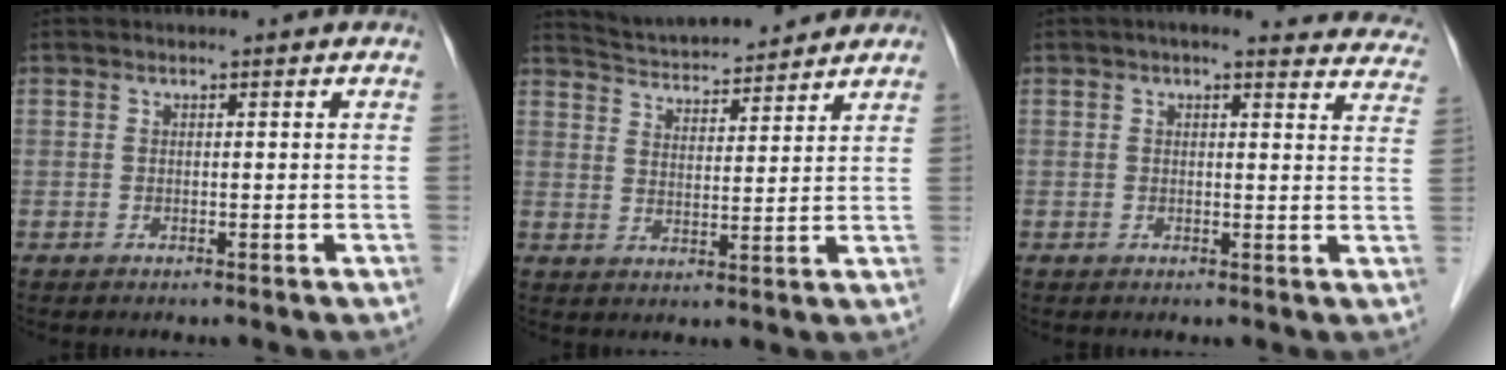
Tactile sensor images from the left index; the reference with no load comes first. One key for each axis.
{"total": 10.9, "fx": 10.4, "fy": 1.6, "fz": 2.8, "tx": -0.052, "ty": 0.020, "tz": 0.166}
{"total": 13.7, "fx": 12.5, "fy": 3.4, "fz": 4.4, "tx": -0.016, "ty": 0.004, "tz": 0.110}